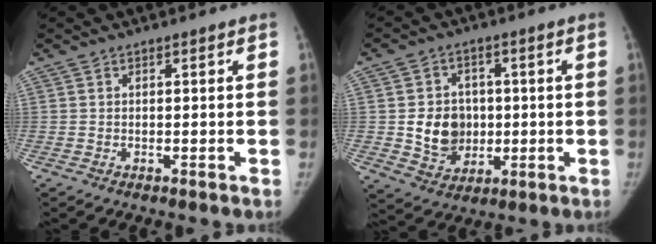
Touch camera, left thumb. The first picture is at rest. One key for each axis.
{"total": 9.7, "fx": -0.2, "fy": 8.3, "fz": 4.9, "tx": -0.038, "ty": 0.001, "tz": 0.005}